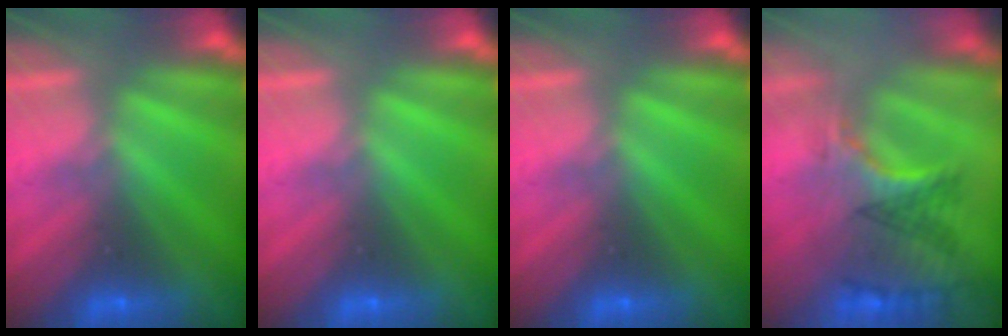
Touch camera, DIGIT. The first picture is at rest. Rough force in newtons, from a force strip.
{"total": 0.0}
{"total": 0.0}
{"total": 2.9}